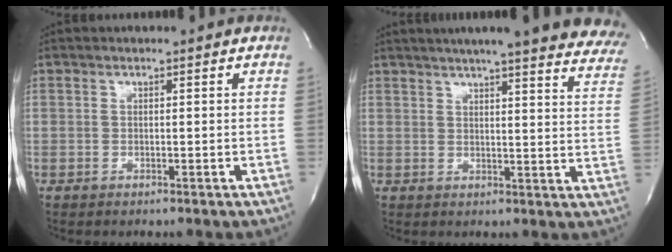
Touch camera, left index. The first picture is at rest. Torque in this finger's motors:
{"motor_torque": [0.34, -0.41, 0.71, 0.14]}